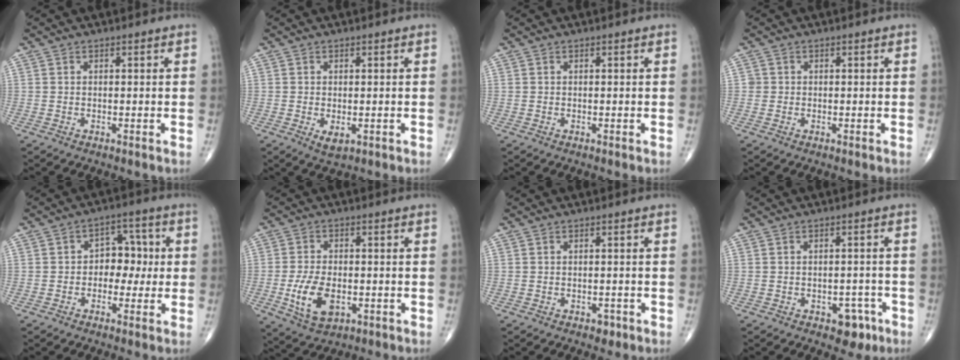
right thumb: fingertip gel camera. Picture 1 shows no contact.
{"total": 2.6, "force": [-0.7, 1.3, 2.1], "torque": [-0.031, -0.006, -0.005]}
{"total": 0.0}
{"total": 1.0, "force": [0.0, 1.0, 0.0], "torque": [0.006, 0.004, -0.002]}
{"total": 6.9, "force": [-0.3, 5.1, 4.6], "torque": [-0.022, 0.023, -0.013]}
{"total": 9.0, "force": [-2.4, 5.2, 6.9], "torque": [-0.127, 0.000, -0.035]}
{"total": 1.6, "force": [-1.0, 1.0, 0.8], "torque": [-0.006, 0.003, -0.012]}
{"total": 5.0, "force": [-2.7, 3.1, 2.8], "torque": [-0.012, 0.020, -0.031]}